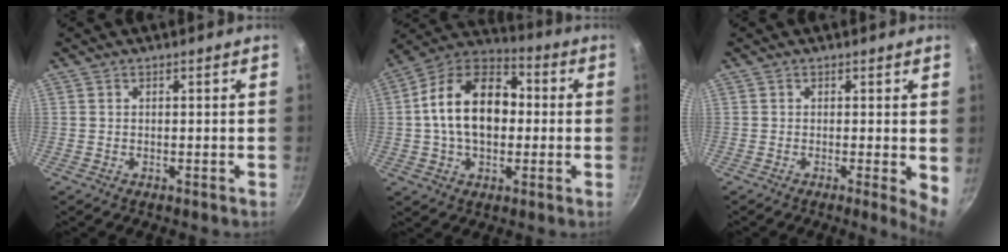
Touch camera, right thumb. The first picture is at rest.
{"total": 18.1, "force": [0.7, 12.1, 13.5], "torque": [-0.197, 0.034, -0.007]}
{"total": 4.1, "force": [0.0, 0.9, 4.0], "torque": [-0.048, -0.009, -0.002]}